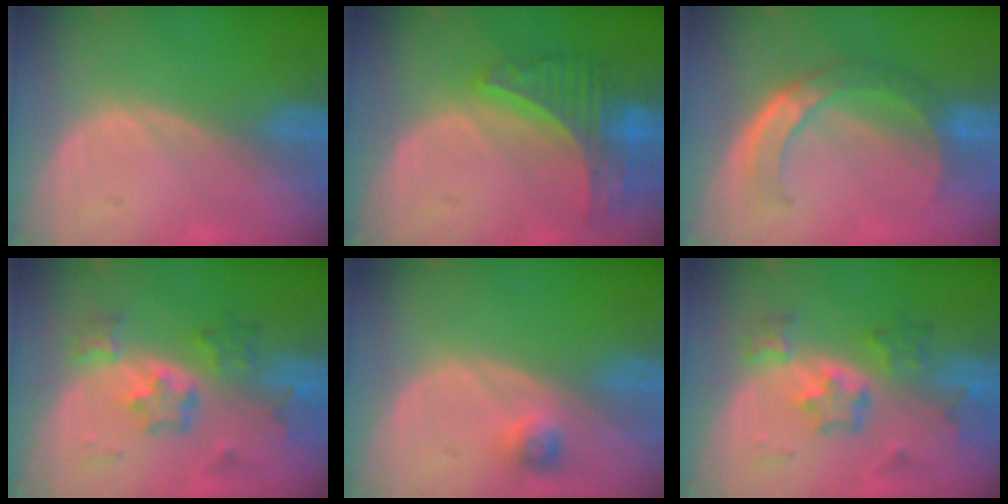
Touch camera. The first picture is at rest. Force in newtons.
{"total": 8.0, "press": 7.1, "slide": 3.8}
{"total": 7.8, "press": 6.7, "slide": 4.0}
{"total": 6.9, "press": 6.7, "slide": 1.7}
{"total": 2.3, "press": 2.2, "slide": 0.3}
{"total": 6.9, "press": 6.7, "slide": 1.7}